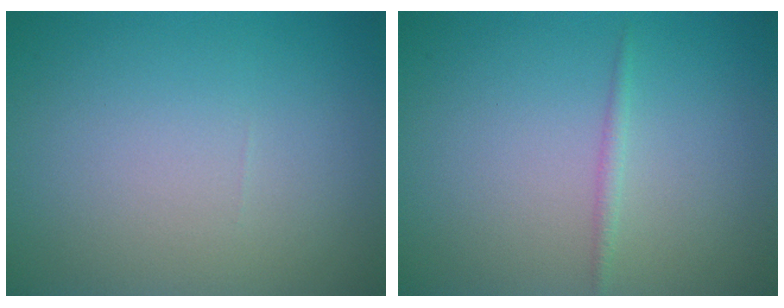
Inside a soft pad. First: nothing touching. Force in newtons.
{"total": 0.8, "press": 0.8, "slide": 0.1}